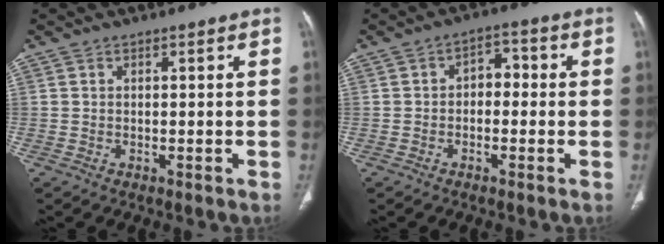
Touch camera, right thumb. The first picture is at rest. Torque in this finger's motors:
{"motor_torque": [0.22, -0.35, 0.40, 0.13, 0.03]}